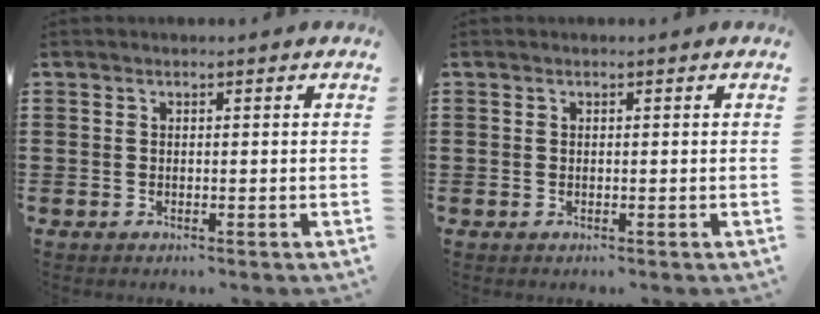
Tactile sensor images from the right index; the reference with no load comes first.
{"total": 0.0}